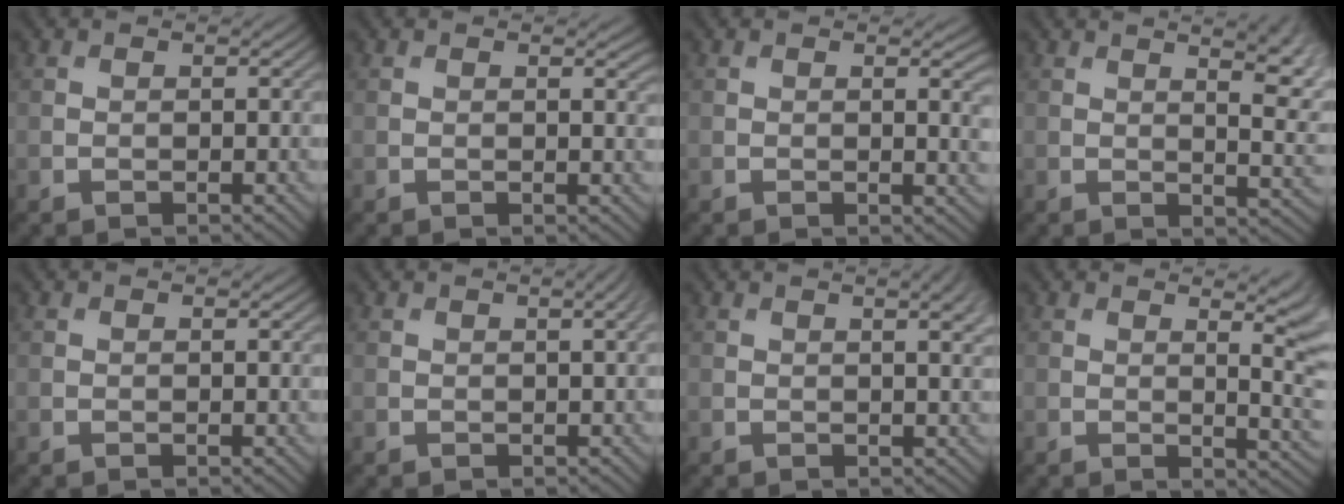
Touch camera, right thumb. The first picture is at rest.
{"total": 1.2, "force": [0.4, 0.3, 1.2], "torque": [-0.014, -0.003, 0.004]}
{"total": 2.5, "force": [0.3, 0.6, 2.4], "torque": [-0.034, -0.002, 0.004]}
{"total": 9.7, "force": [4.5, 3.3, 7.9], "torque": [-0.094, 0.023, 0.058]}
{"total": 0.0}
{"total": 1.2, "force": [0.3, 0.1, 1.1], "torque": [-0.014, 0.006, 0.003]}
{"total": 3.2, "force": [1.2, 0.8, 2.9], "torque": [-0.038, 0.006, 0.012]}
{"total": 6.8, "force": [1.3, 2.4, 6.2], "torque": [-0.053, 0.005, 0.014]}